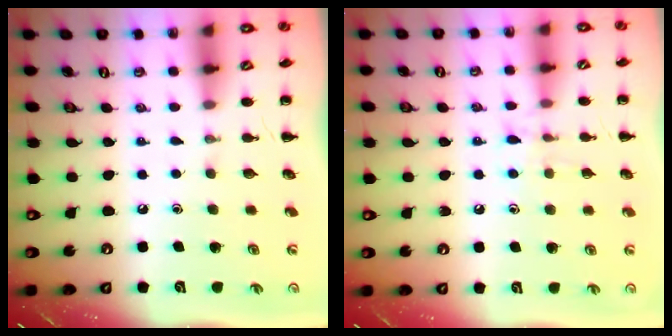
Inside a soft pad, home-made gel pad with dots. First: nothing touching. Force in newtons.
{"total": 7.0, "press": 6.9, "slide": 1.3}